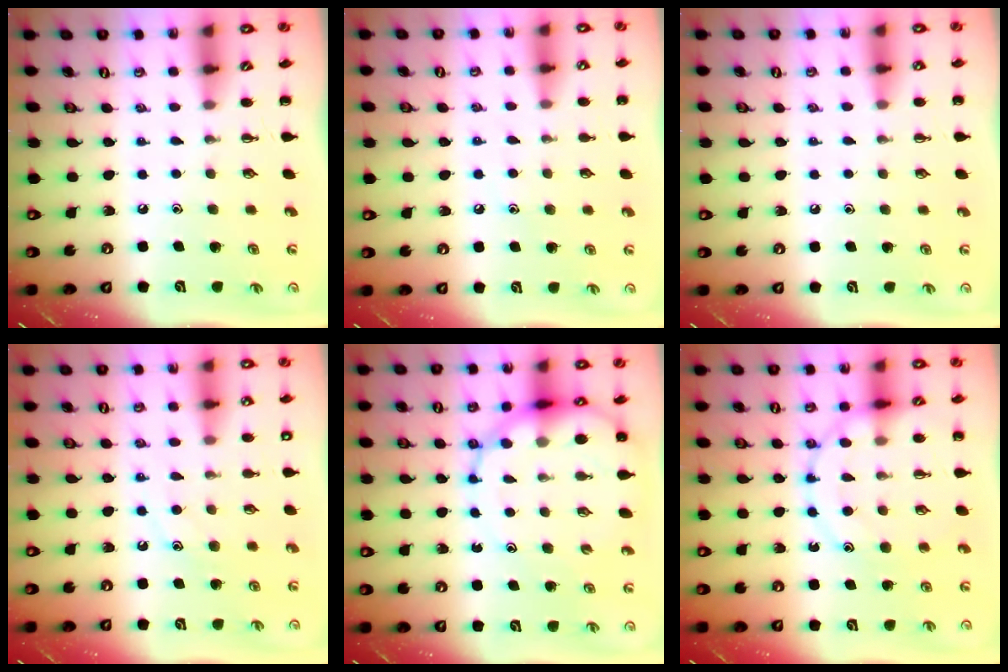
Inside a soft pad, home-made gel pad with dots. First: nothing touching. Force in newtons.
{"total": 5.9, "press": 5.7, "slide": 1.7}
{"total": 5.0, "press": 4.7, "slide": 1.7}
{"total": 9.5, "press": 9.5, "slide": 1.3}
{"total": 14.4, "press": 13.9, "slide": 3.7}
{"total": 13.9, "press": 13.8, "slide": 1.3}